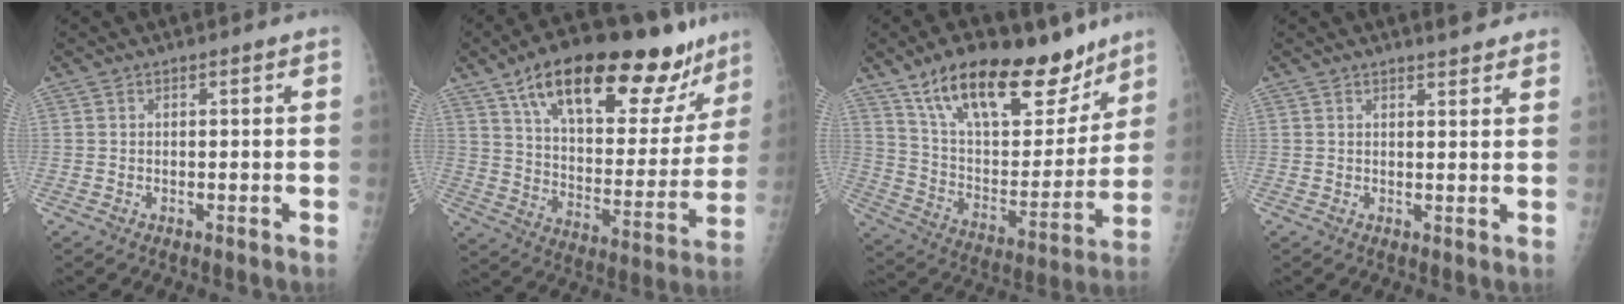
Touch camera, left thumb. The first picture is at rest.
{"total": 29.0, "force": [18.9, 11.4, 18.8], "torque": [-0.239, -0.046, 0.293]}
{"total": 25.7, "force": [17.4, 11.1, 15.2], "torque": [-0.196, -0.059, 0.286]}
{"total": 4.1, "force": [3.6, 0.8, 1.8], "torque": [-0.013, -0.017, 0.043]}